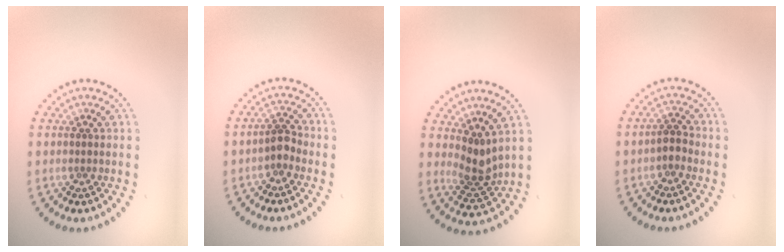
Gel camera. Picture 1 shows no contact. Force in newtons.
{"total": 1.7, "press": 1.4, "slide": 1.0}
{"total": 2.8, "press": 2.1, "slide": 1.8}
{"total": 1.5, "press": 1.3, "slide": 0.8}